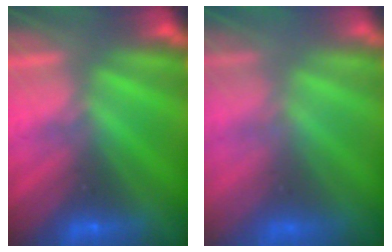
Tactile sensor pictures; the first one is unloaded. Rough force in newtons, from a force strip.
{"total": 7.4}